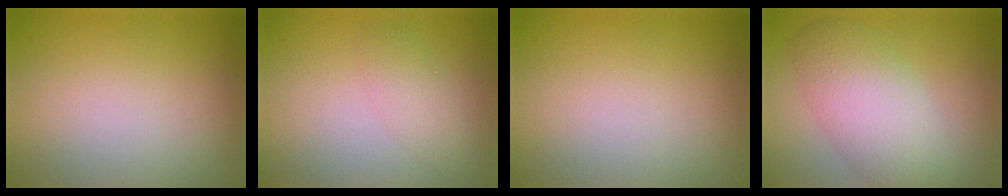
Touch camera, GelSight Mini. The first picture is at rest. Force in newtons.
{"total": 2.1, "press": 2.1, "slide": 0.1}
{"total": 0.0}
{"total": 6.5, "press": 6.5, "slide": 0.3}